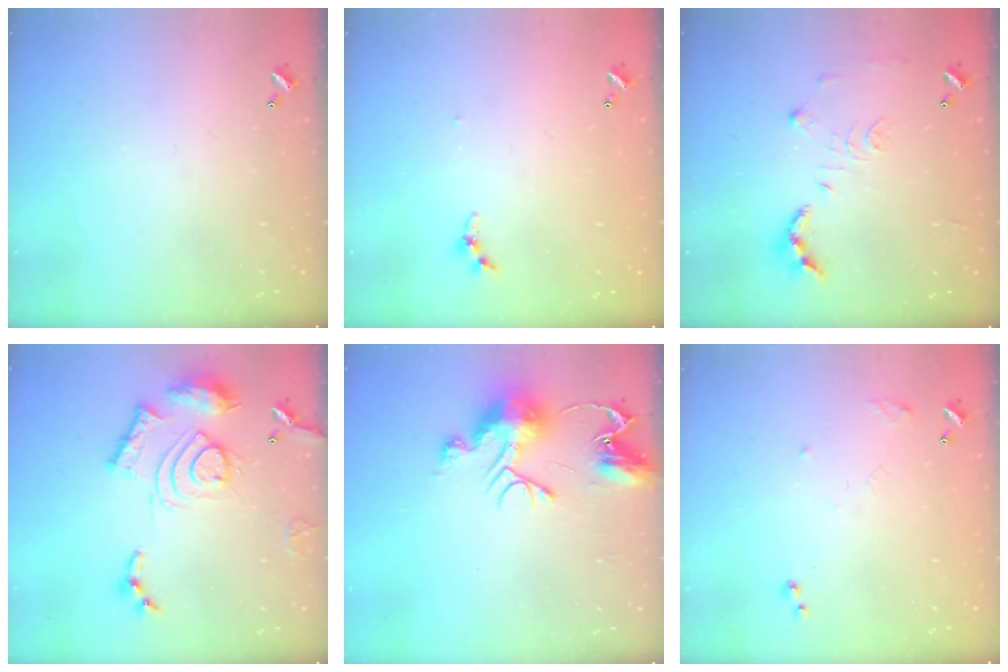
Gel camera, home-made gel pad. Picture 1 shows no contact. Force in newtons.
{"total": 3.4, "press": 3.4, "slide": 0.3}
{"total": 10.2, "press": 10.1, "slide": 0.9}
{"total": 17.8, "press": 17.7, "slide": 1.5}
{"total": 11.3, "press": 11.3, "slide": 1.0}
{"total": 7.8, "press": 7.7, "slide": 0.9}